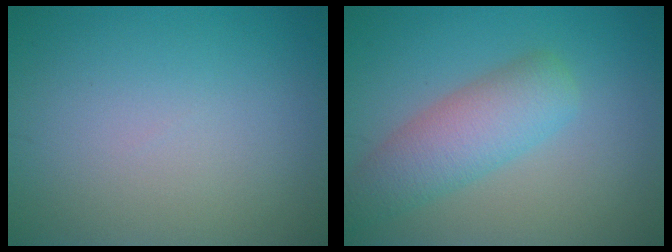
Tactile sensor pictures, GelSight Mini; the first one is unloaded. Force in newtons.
{"total": 4.9, "press": 4.9, "slide": 0.3}